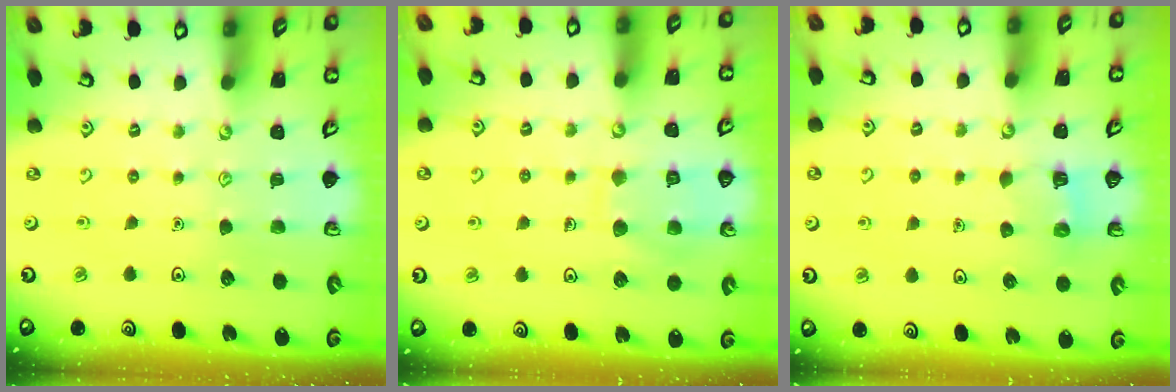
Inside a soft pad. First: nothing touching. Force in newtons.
{"total": 9.5, "press": 9.5, "slide": 0.8}
{"total": 3.8, "press": 3.8, "slide": 0.3}